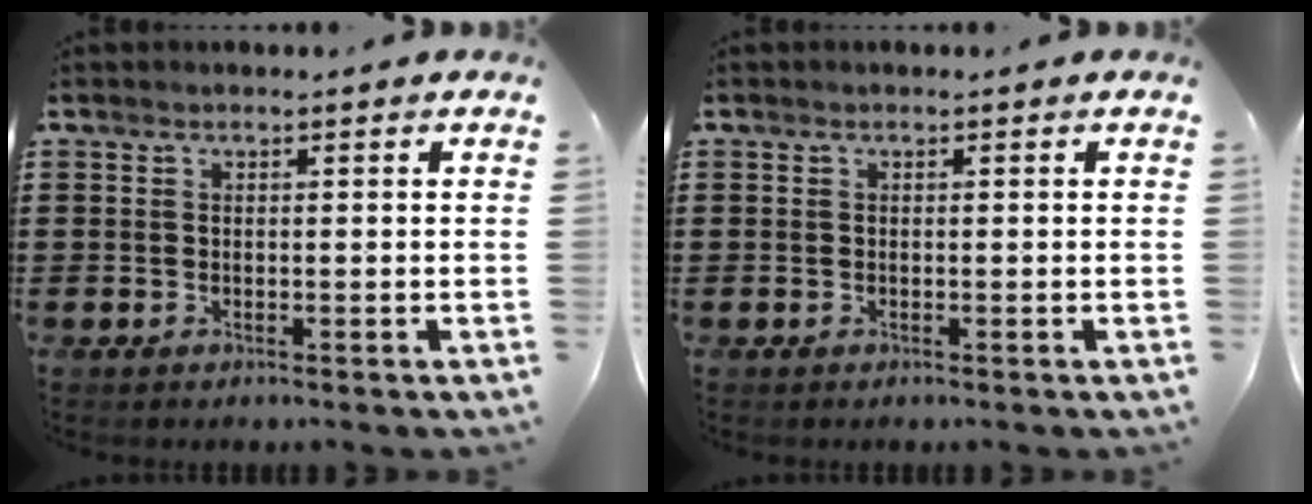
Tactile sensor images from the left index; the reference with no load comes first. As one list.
[{"total": 0.0}]